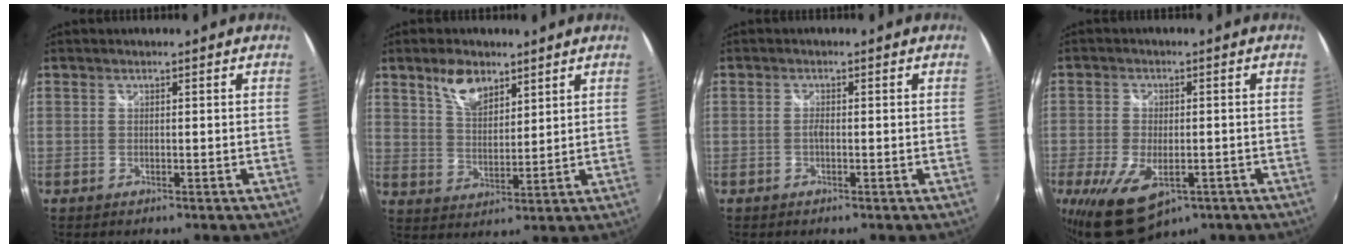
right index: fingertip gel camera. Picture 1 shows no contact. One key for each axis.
{"total": 7.2, "fx": 4.8, "fy": 3.5, "fz": 4.1, "tx": -0.070, "ty": 0.007, "tz": 0.089}
{"total": 1.0, "fx": -0.3, "fy": 0.3, "fz": 0.9, "tx": -0.018, "ty": 0.001, "tz": -0.007}
{"total": 11.7, "fx": -5.8, "fy": 5.9, "fz": 8.3, "tx": -0.180, "ty": -0.040, "tz": -0.093}